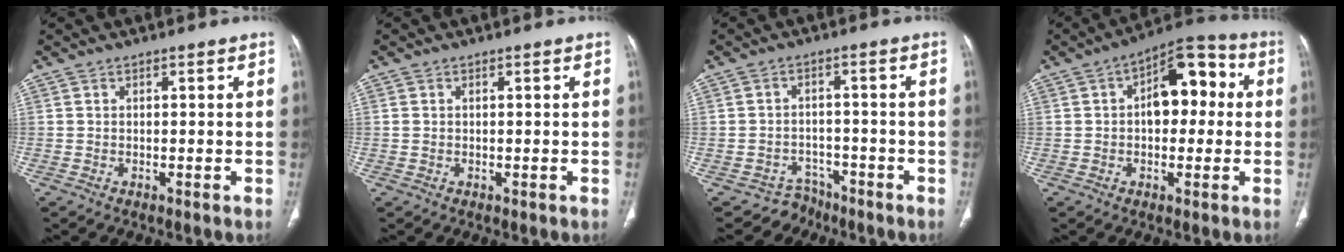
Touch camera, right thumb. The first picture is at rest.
{"total": 0.6, "force": [0.1, 0.5, 0.4], "torque": [-0.005, 0.002, 0.003]}
{"total": 4.6, "force": [-3.4, 2.7, -1.3], "torque": [0.027, 0.042, -0.056]}
{"total": 12.1, "force": [1.6, 7.1, 9.7], "torque": [-0.097, 0.036, 0.013]}